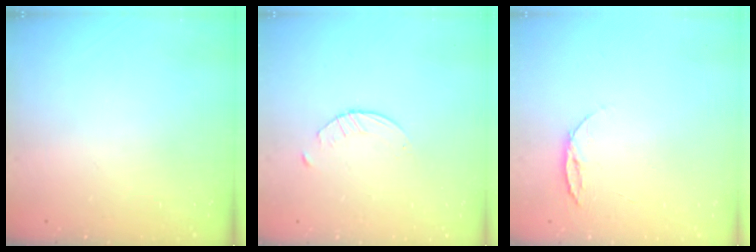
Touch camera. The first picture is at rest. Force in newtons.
{"total": 2.0, "press": 2.0, "slide": 0.3}
{"total": 6.6, "press": 6.5, "slide": 0.7}